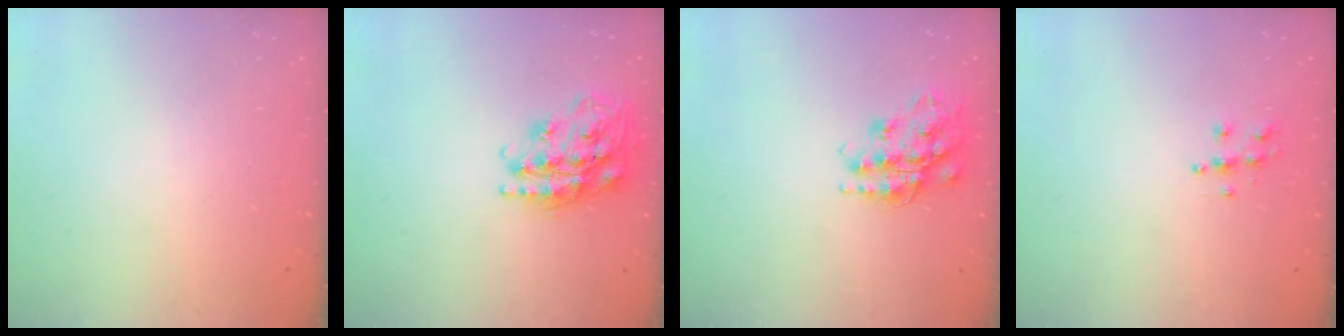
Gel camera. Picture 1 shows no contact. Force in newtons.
{"total": 21.4, "press": 21.4, "slide": 1.6}
{"total": 16.9, "press": 16.9, "slide": 1.2}
{"total": 6.4, "press": 6.4, "slide": 0.3}